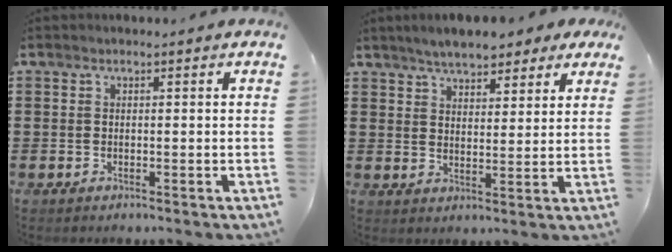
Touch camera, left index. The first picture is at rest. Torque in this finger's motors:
{"motor_torque": [1.90, -0.24, 0.52, 0.21]}